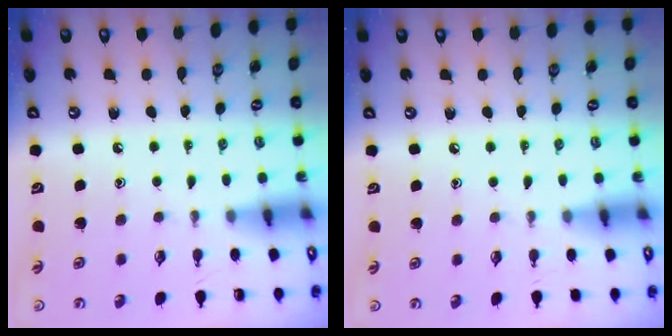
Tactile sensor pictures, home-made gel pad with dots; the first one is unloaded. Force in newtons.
{"total": 0.0}